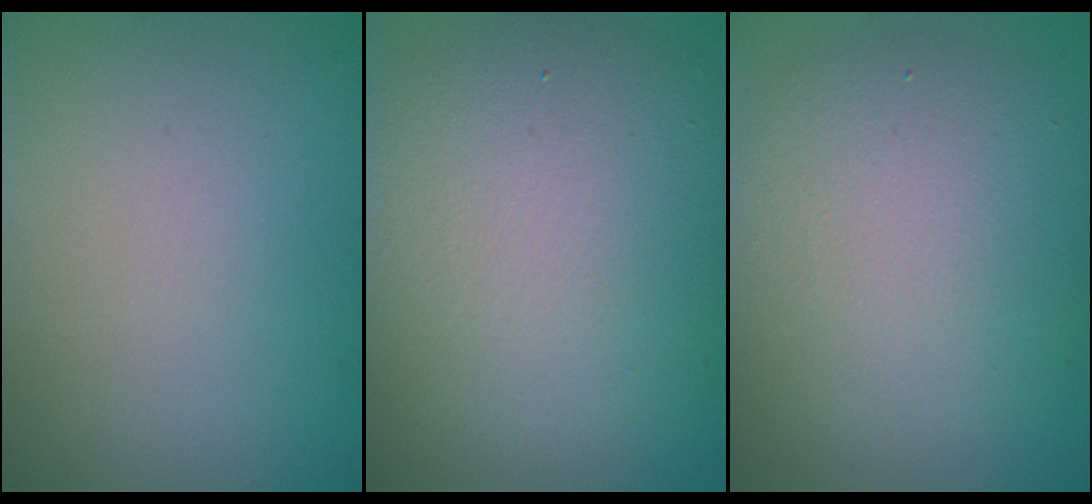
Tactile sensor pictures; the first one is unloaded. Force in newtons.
{"total": 10.7, "press": 10.7, "slide": 0.4}
{"total": 6.5, "press": 6.5, "slide": 0.1}